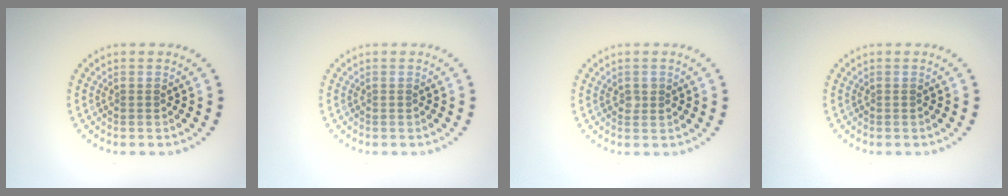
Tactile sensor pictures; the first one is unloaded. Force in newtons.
{"total": 0.0}
{"total": 1.0, "press": 1.0, "slide": 0.1}
{"total": 0.0}